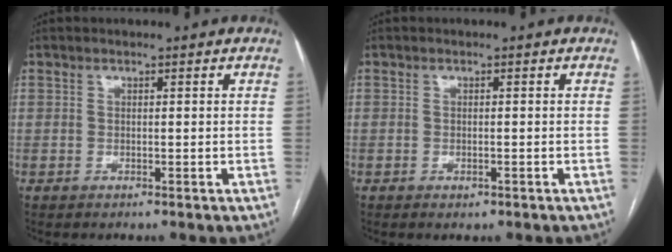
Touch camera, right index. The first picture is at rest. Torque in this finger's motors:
{"motor_torque": [0.30, -0.10, 0.11, 0.01]}